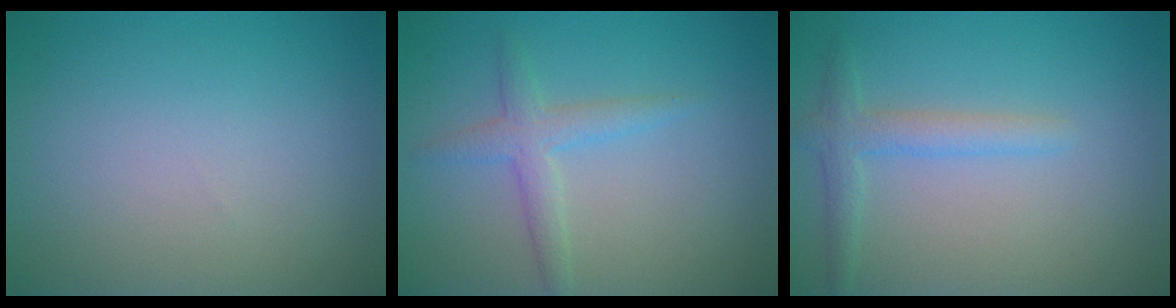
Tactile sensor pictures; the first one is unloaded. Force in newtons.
{"total": 2.4, "press": 2.4, "slide": 0.1}
{"total": 2.3, "press": 2.3, "slide": 0.1}